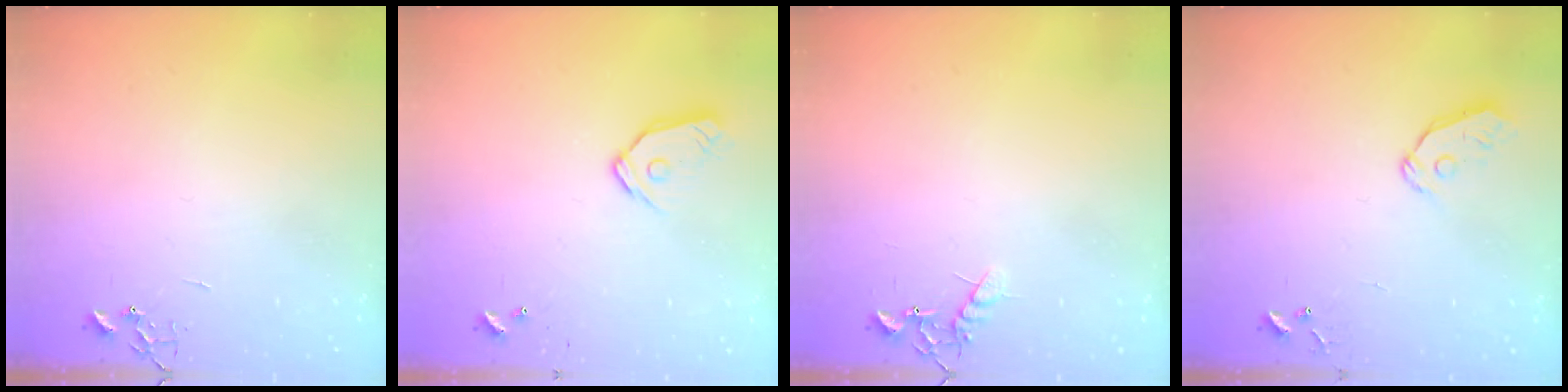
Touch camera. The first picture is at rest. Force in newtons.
{"total": 9.8, "press": 9.8, "slide": 0.9}
{"total": 6.8, "press": 6.8, "slide": 0.3}
{"total": 6.1, "press": 6.1, "slide": 0.6}